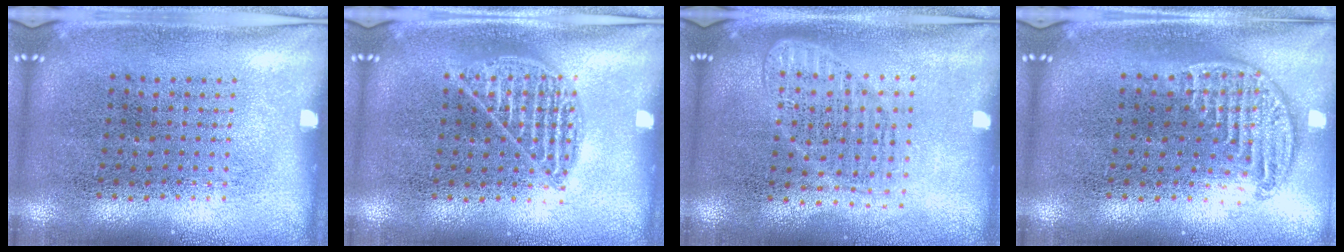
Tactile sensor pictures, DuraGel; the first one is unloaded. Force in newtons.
{"total": 0.9, "press": 0.9, "slide": 0.0}
{"total": 1.6, "press": 1.4, "slide": 0.7}
{"total": 1.2, "press": 1.1, "slide": 0.5}